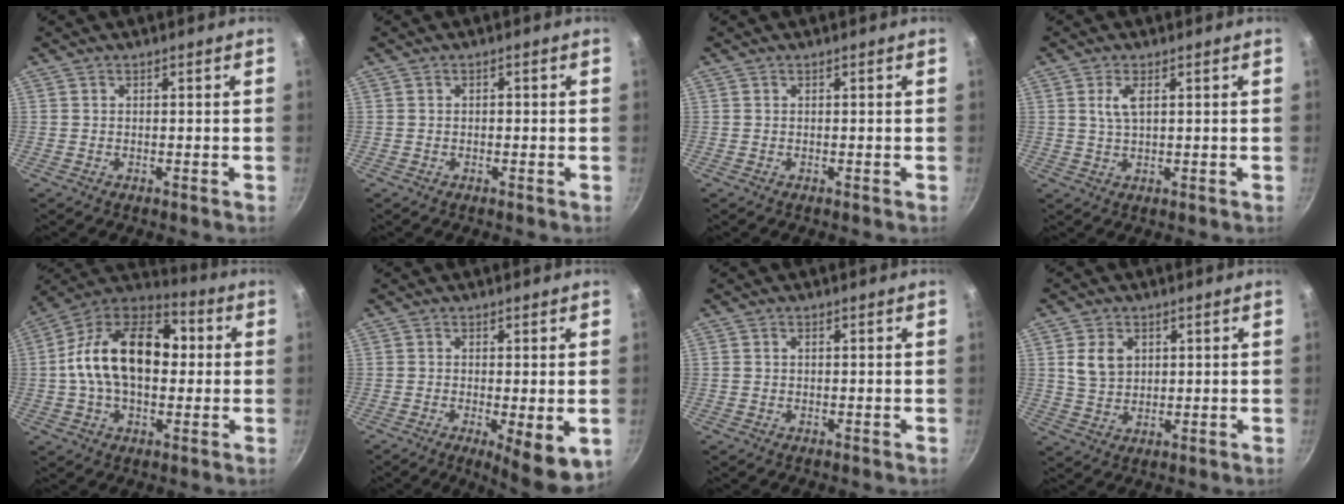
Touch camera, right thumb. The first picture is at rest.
{"total": 0.7, "force": [-0.1, 0.5, 0.5], "torque": [-0.001, 0.003, -0.003]}
{"total": 0.0}
{"total": 3.4, "force": [1.1, 1.4, 2.9], "torque": [-0.063, -0.002, 0.025]}
{"total": 20.9, "force": [1.6, 12.8, 16.5], "torque": [-0.267, 0.031, 0.019]}
{"total": 8.7, "force": [-2.6, 2.4, 7.9], "torque": [-0.113, -0.022, -0.036]}
{"total": 0.9, "force": [0.1, 0.6, 0.6], "torque": [-0.014, 0.005, 0.006]}
{"total": 6.0, "force": [1.9, 4.5, 3.6], "torque": [-0.047, -0.009, 0.041]}